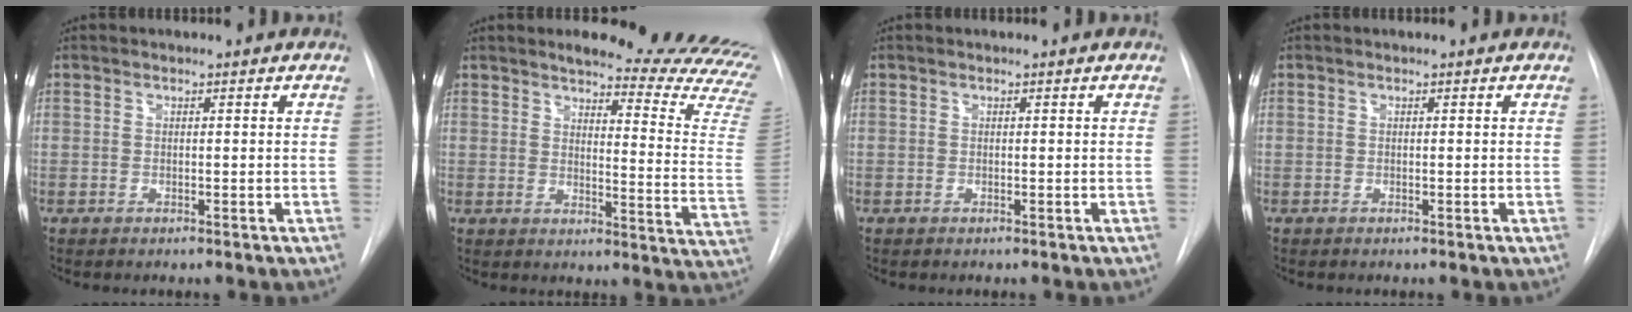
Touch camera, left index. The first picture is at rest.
{"total": 19.1, "force": [17.4, 1.2, 7.8], "torque": [-0.087, -0.140, 0.179]}
{"total": 0.0}
{"total": 0.0}